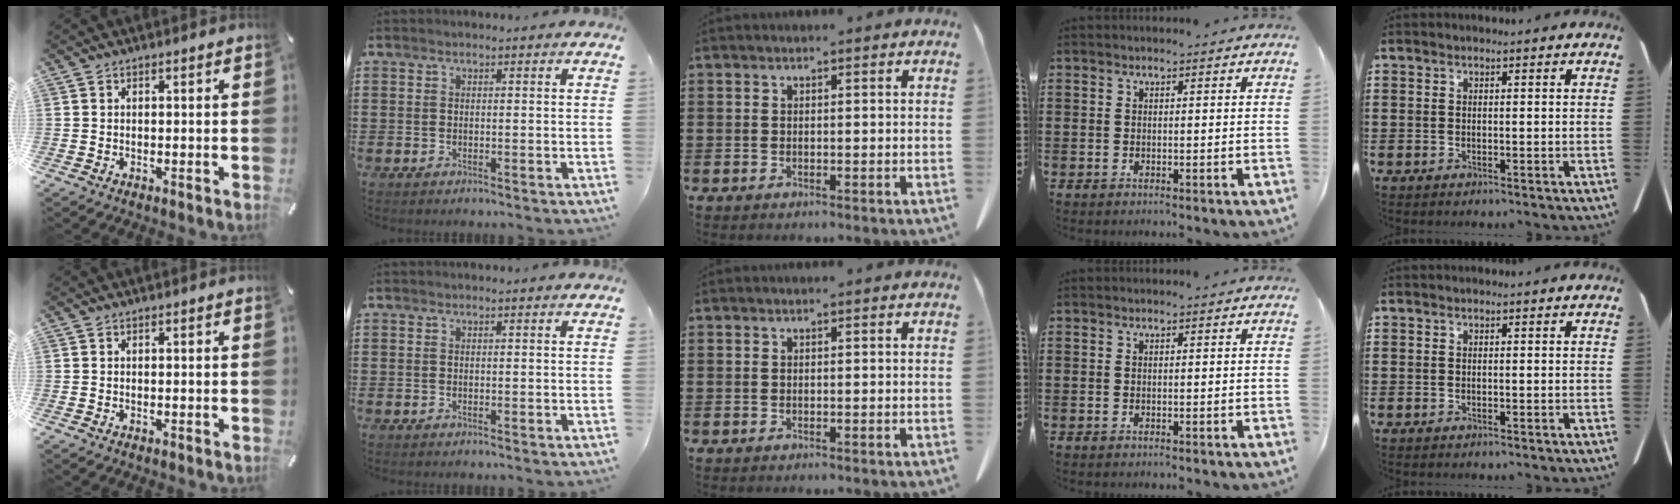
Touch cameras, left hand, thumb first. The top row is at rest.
{}